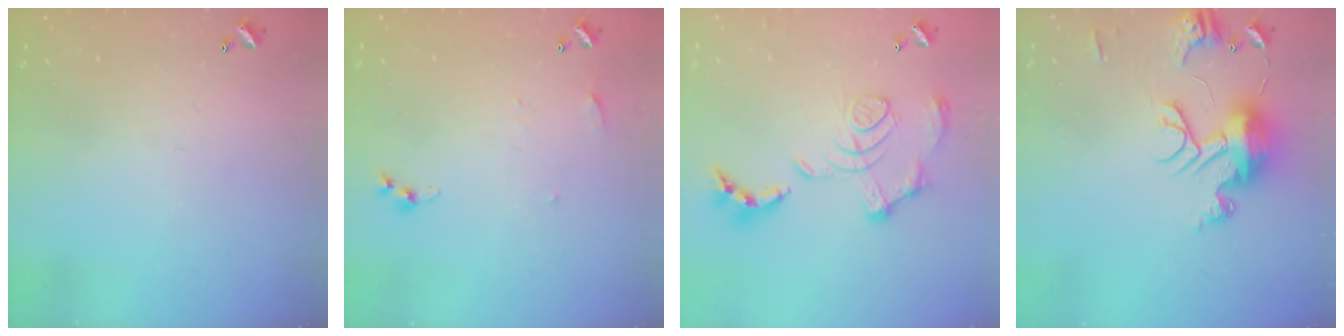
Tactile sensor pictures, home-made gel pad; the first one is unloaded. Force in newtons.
{"total": 3.8, "press": 3.8, "slide": 0.5}
{"total": 1.7, "press": 1.1, "slide": 1.3}
{"total": 13.5, "press": 13.5, "slide": 1.0}